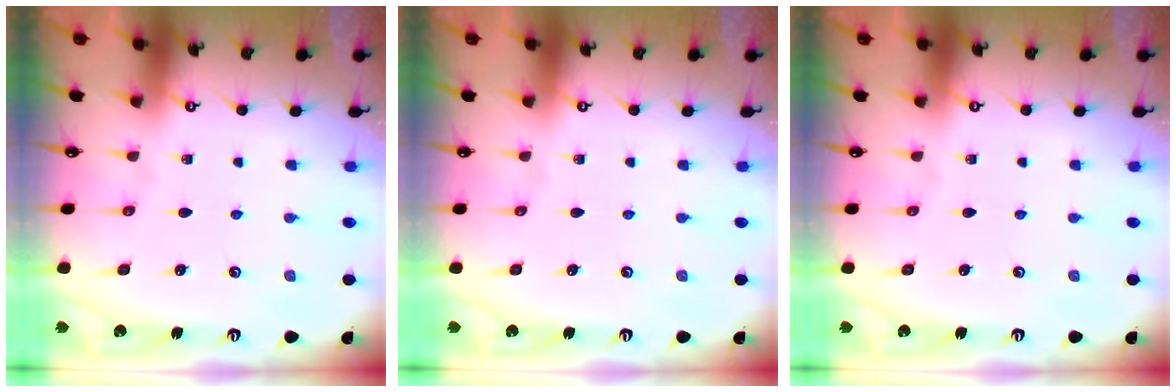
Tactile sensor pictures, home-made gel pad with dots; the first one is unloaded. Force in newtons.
{"total": 0.0}
{"total": 0.0}